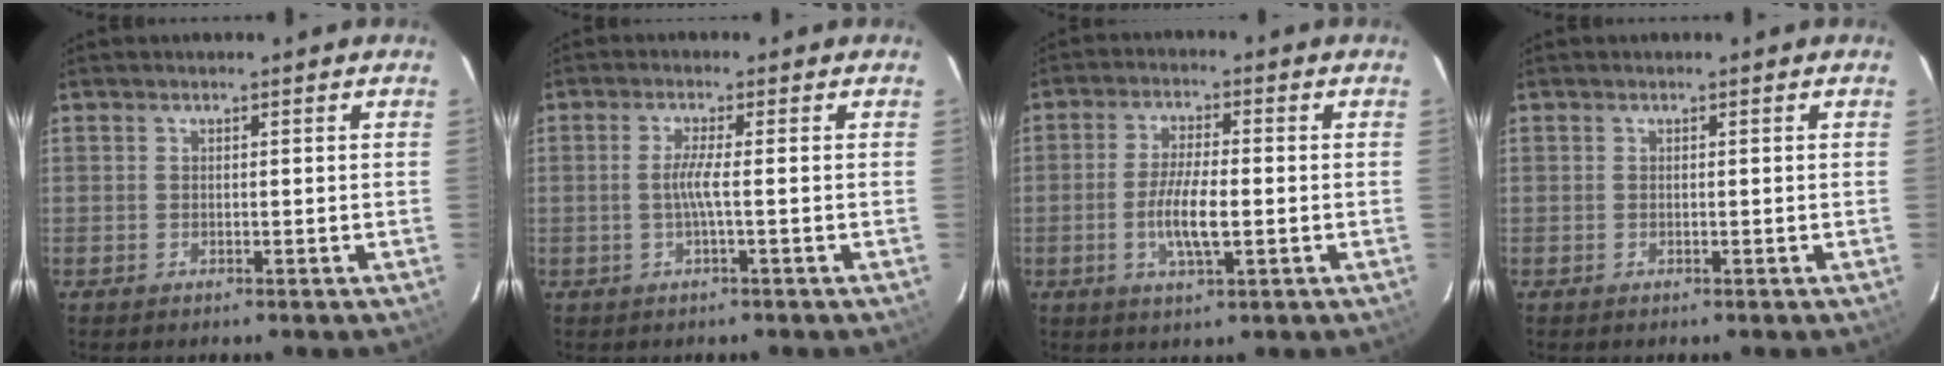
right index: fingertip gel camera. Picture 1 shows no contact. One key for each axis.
{"total": 2.8, "fx": -0.6, "fy": -0.6, "fz": 2.6, "tx": -0.055, "ty": -0.003, "tz": -0.013}
{"total": 7.2, "fx": -1.6, "fy": 1.8, "fz": 6.8, "tx": -0.134, "ty": -0.005, "tz": -0.030}
{"total": 0.0}